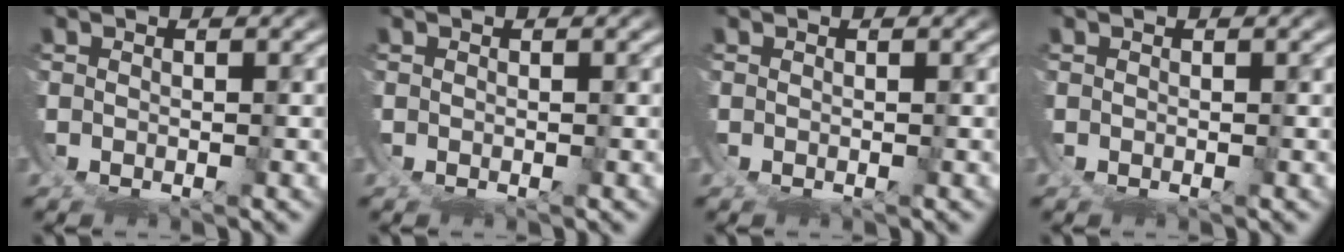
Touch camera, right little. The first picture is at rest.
{"total": 0.0}
{"total": 0.0}
{"total": 0.0}